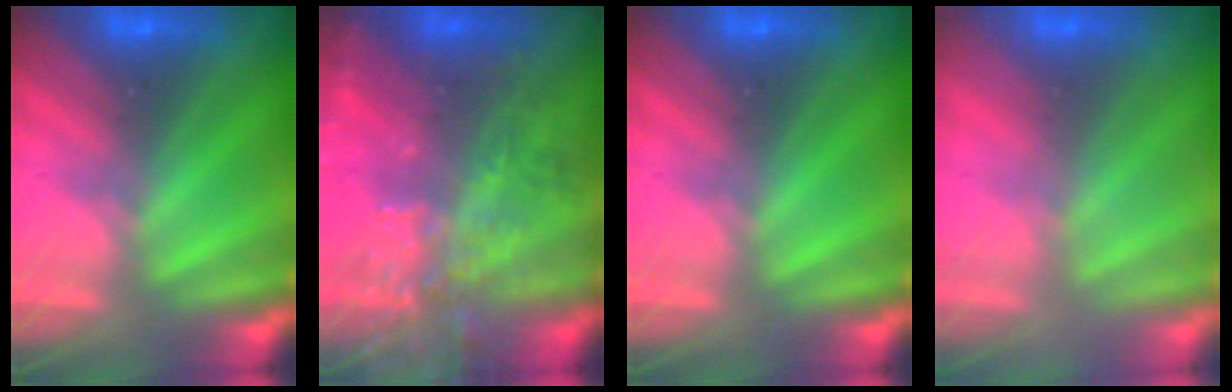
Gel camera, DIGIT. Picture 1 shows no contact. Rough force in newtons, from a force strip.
{"total": 5.9}
{"total": 0.0}
{"total": 2.9}